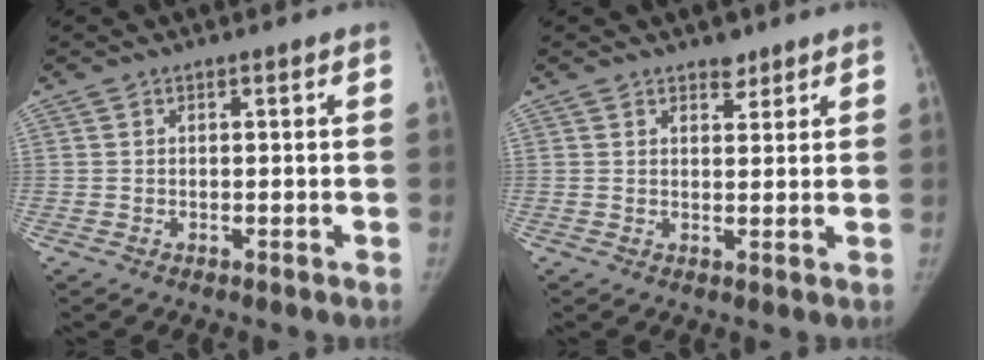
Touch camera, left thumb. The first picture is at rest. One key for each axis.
{"total": 2.5, "fx": 1.9, "fy": 1.4, "fz": 0.8, "tx": 0.009, "ty": -0.013, "tz": 0.026}